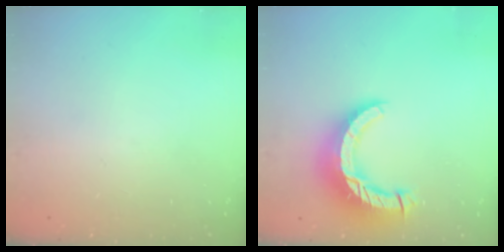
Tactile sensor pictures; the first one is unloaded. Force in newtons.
{"total": 13.7, "press": 13.7, "slide": 1.3}